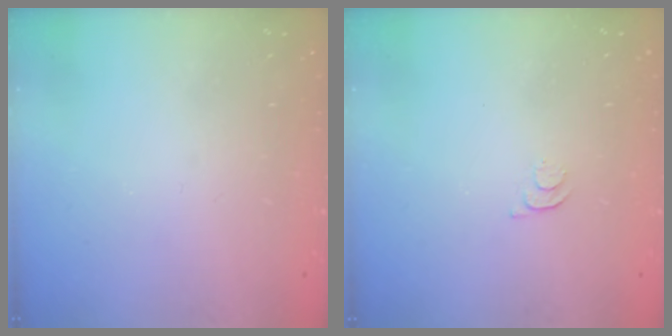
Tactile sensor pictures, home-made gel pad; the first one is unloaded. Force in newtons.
{"total": 3.6, "press": 3.5, "slide": 0.8}